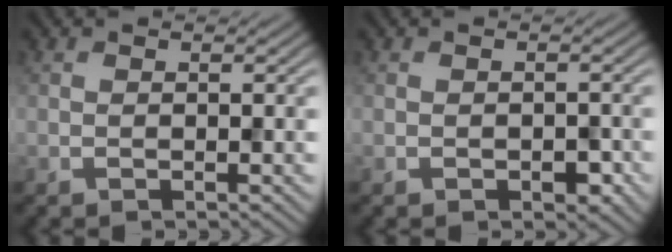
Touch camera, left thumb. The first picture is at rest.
{"total": 1.6, "force": [-0.7, 1.0, 1.1], "torque": [-0.017, -0.006, -0.008]}